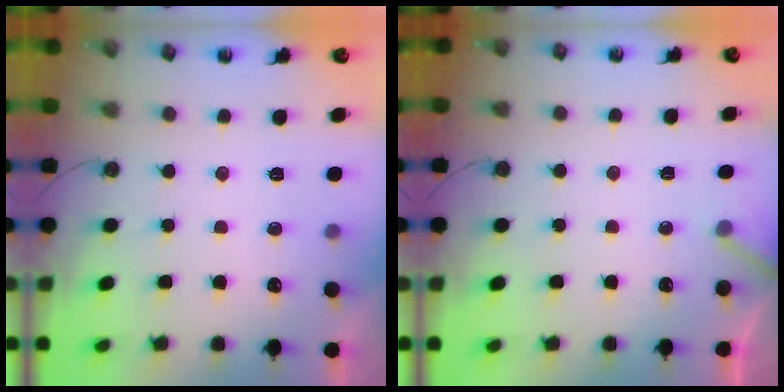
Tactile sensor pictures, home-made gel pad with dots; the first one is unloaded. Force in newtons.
{"total": 5.3, "press": 5.2, "slide": 0.4}